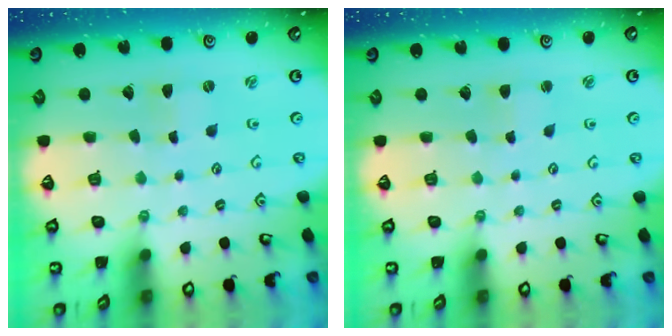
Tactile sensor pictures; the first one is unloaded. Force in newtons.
{"total": 1.9, "press": 1.9, "slide": 0.2}